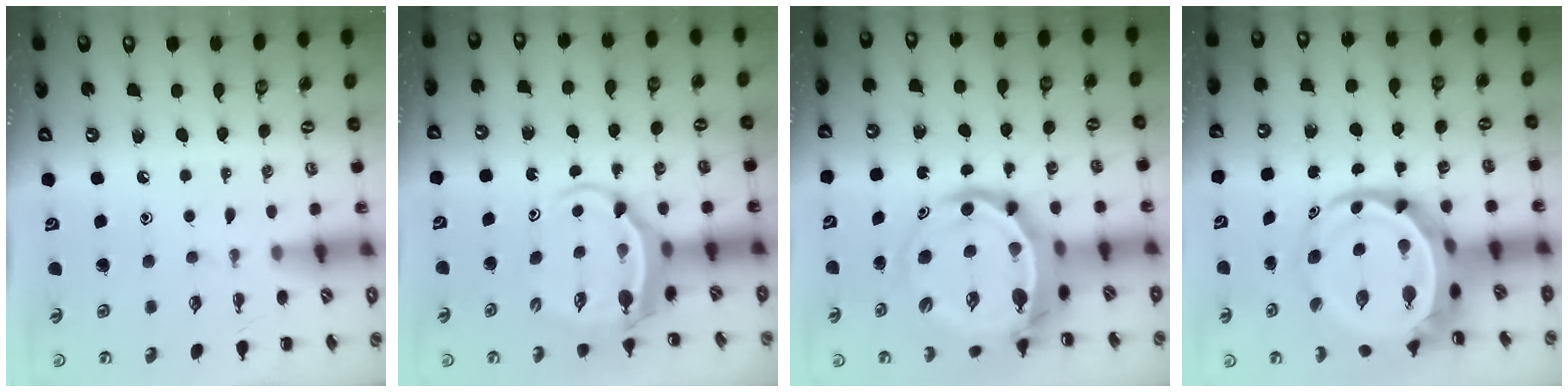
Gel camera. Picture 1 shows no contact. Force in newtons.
{"total": 5.0, "press": 5.0, "slide": 0.5}
{"total": 9.8, "press": 9.4, "slide": 2.8}
{"total": 9.6, "press": 9.3, "slide": 2.7}